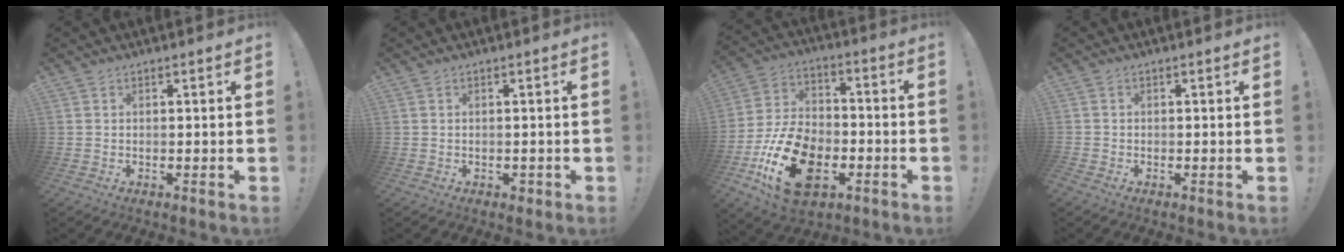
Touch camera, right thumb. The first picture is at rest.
{"total": 1.1, "force": [-0.3, 0.9, 0.6], "torque": [-0.010, 0.005, -0.004]}
{"total": 21.6, "force": [-8.2, 13.9, 14.3], "torque": [-0.260, 0.054, -0.129]}
{"total": 0.8, "force": [-0.6, 0.6, 0.0], "torque": [-0.003, 0.002, -0.010]}